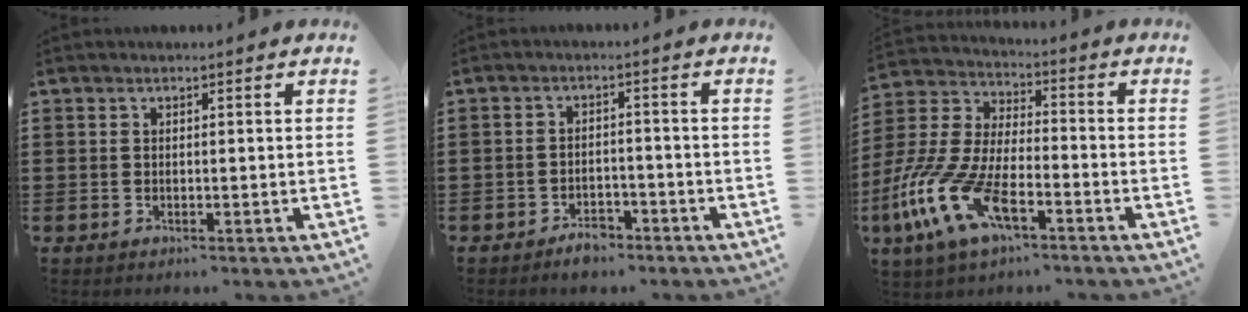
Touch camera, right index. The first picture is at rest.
{"total": 3.1, "force": [-2.7, 1.3, 1.0], "torque": [-0.017, 0.008, -0.052]}
{"total": 13.4, "force": [-7.0, 5.5, 10.0], "torque": [-0.253, -0.005, -0.145]}